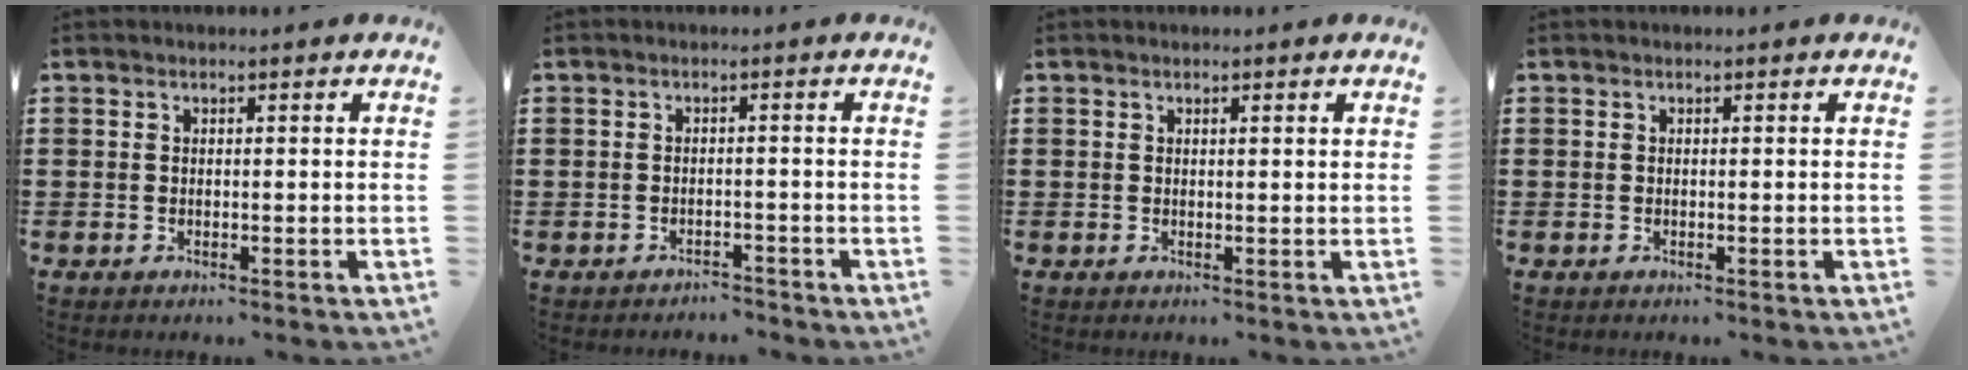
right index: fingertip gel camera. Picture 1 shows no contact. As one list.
[{"total": 1.9, "force": [-1.8, 0.3, -0.3], "torque": [-0.001, 0.003, -0.043]}, {"total": 0.5, "force": [0.2, 0.0, 0.5], "torque": [-0.008, 0.000, 0.004]}, {"total": 0.0}]